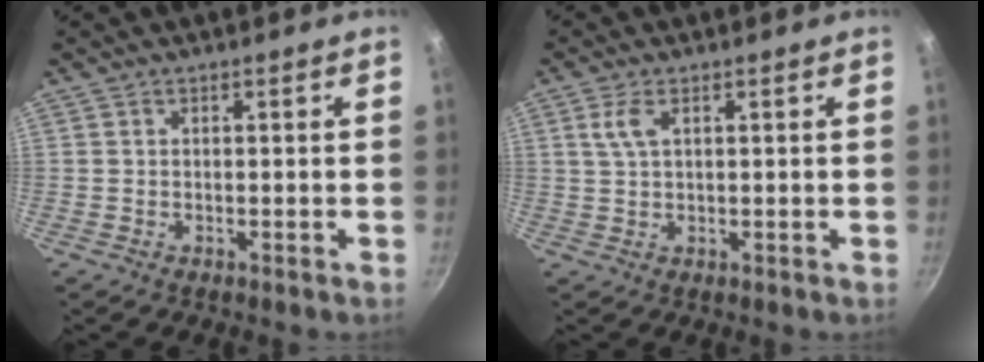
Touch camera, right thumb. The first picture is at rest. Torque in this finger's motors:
{"motor_torque": [-0.66, 0.23, -0.28, 0.12, 0.16]}